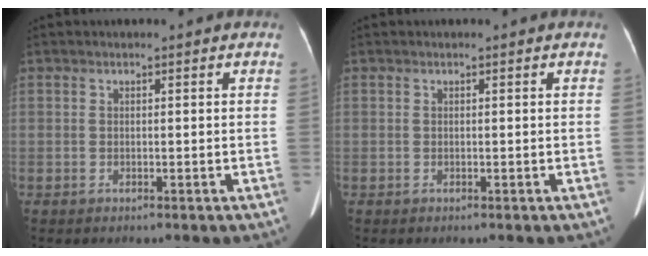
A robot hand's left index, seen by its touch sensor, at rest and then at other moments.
{"total": 0.0}